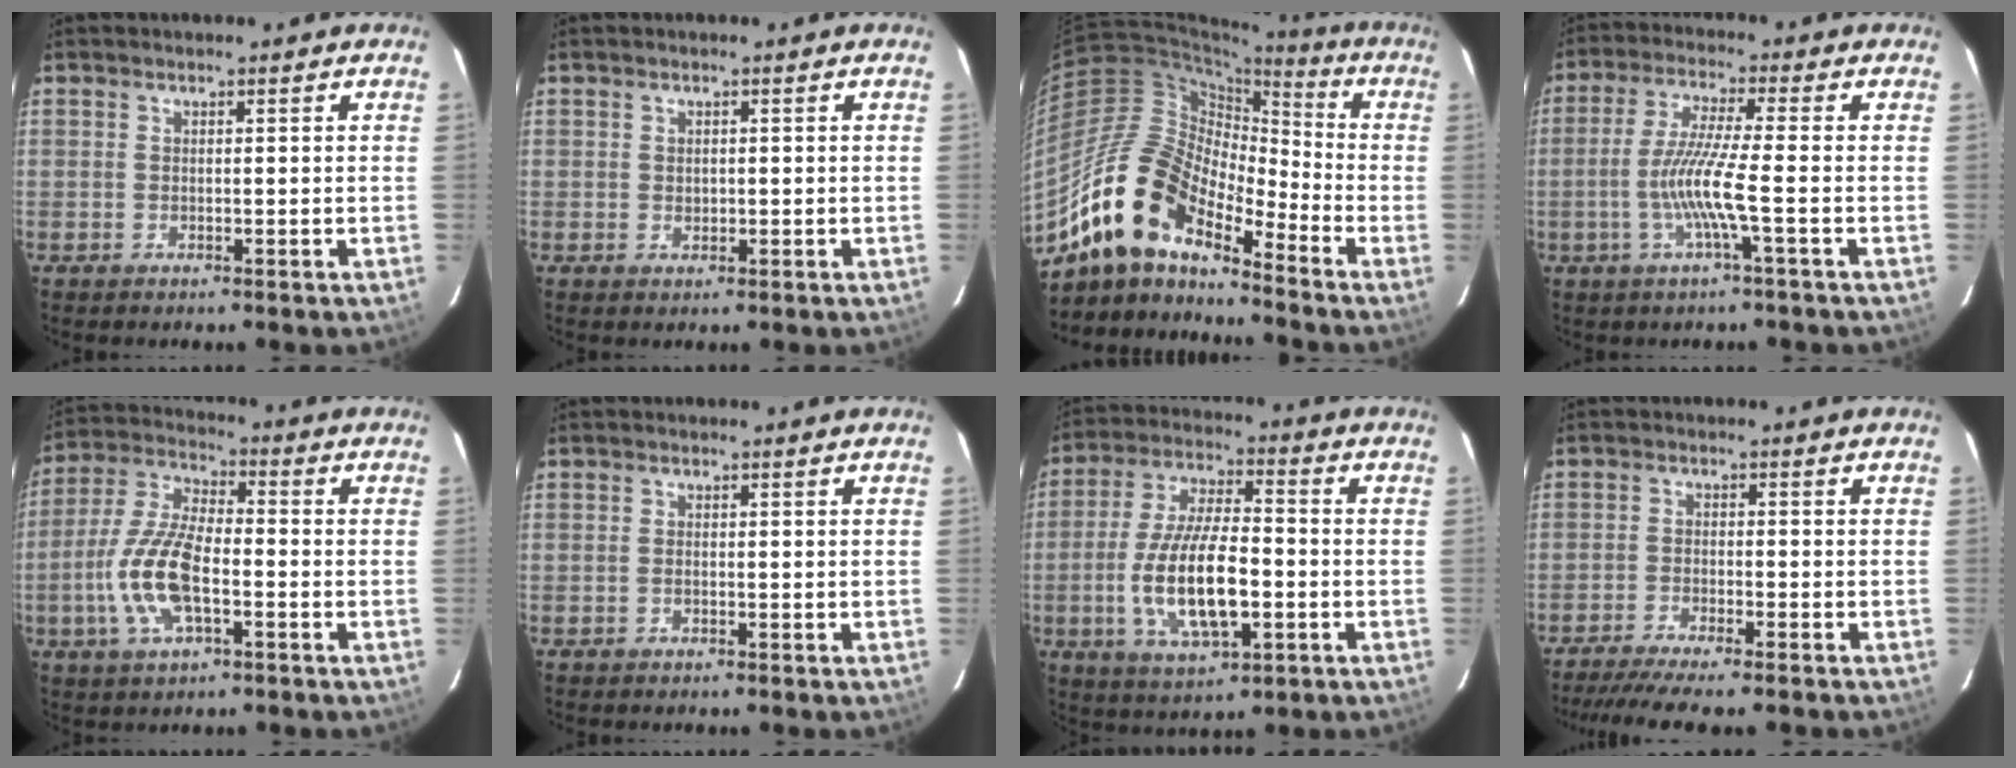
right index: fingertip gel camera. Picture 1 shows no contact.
{"total": 1.0, "force": [0.1, 0.9, 0.4], "torque": [-0.005, 0.000, 0.003]}
{"total": 15.2, "force": [-12.1, 5.3, 7.7], "torque": [-0.130, 0.001, -0.243]}
{"total": 8.3, "force": [-2.6, -1.0, 7.8], "torque": [-0.162, -0.007, -0.049]}
{"total": 12.9, "force": [-3.7, 5.0, 11.3], "torque": [-0.244, 0.001, -0.075]}
{"total": 0.7, "force": [-0.3, 0.3, 0.5], "torque": [-0.012, 0.001, -0.006]}
{"total": 15.4, "force": [-3.7, 5.7, 13.9], "torque": [-0.283, -0.009, -0.060]}
{"total": 8.5, "force": [-7.5, 0.1, 4.1], "torque": [-0.097, -0.023, -0.123]}